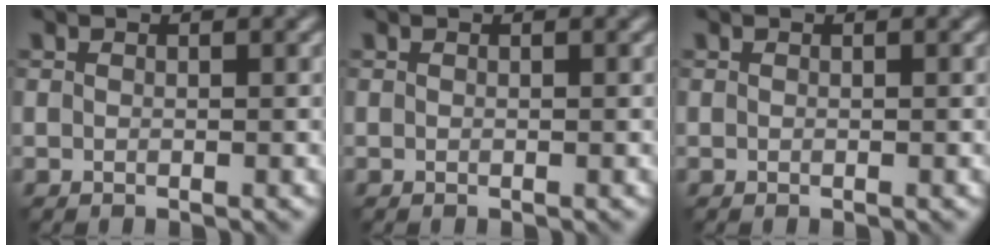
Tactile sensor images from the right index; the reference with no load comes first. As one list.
[{"total": 0.0}, {"total": 0.0}]